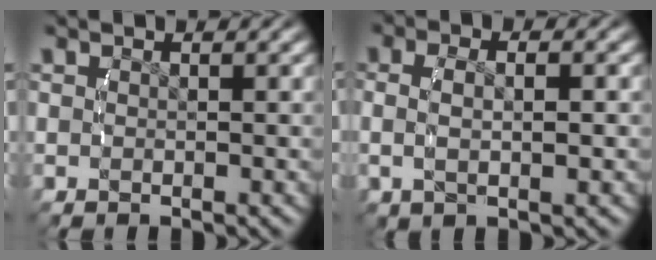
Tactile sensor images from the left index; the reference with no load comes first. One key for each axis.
{"total": 3.4, "fx": 0.3, "fy": 1.3, "fz": 3.1, "tx": -0.058, "ty": 0.001, "tz": 0.007}